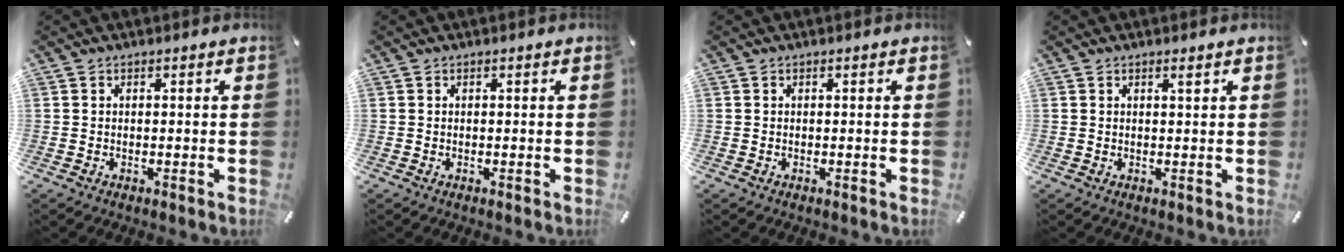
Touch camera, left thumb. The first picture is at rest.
{"total": 0.0}
{"total": 0.0}
{"total": 1.1, "force": [0.8, 0.1, 0.8], "torque": [-0.016, -0.001, 0.013]}